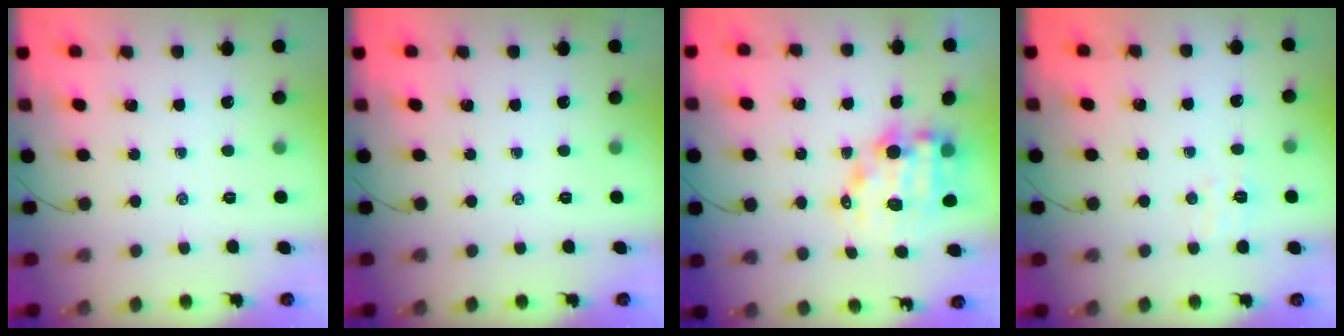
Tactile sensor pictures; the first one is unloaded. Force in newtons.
{"total": 0.0}
{"total": 11.6, "press": 11.2, "slide": 3.3}
{"total": 4.6, "press": 4.4, "slide": 1.1}